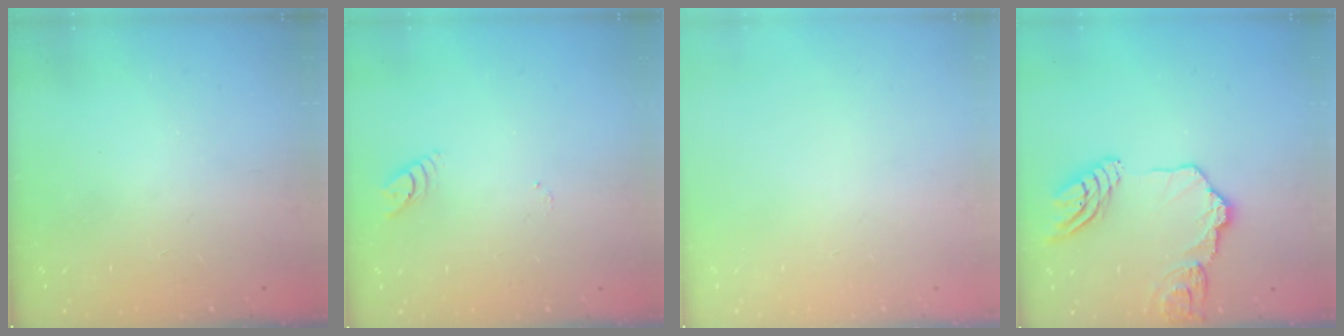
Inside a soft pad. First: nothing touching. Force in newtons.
{"total": 3.5, "press": 3.5, "slide": 0.3}
{"total": 0.0}
{"total": 14.0, "press": 13.9, "slide": 1.6}